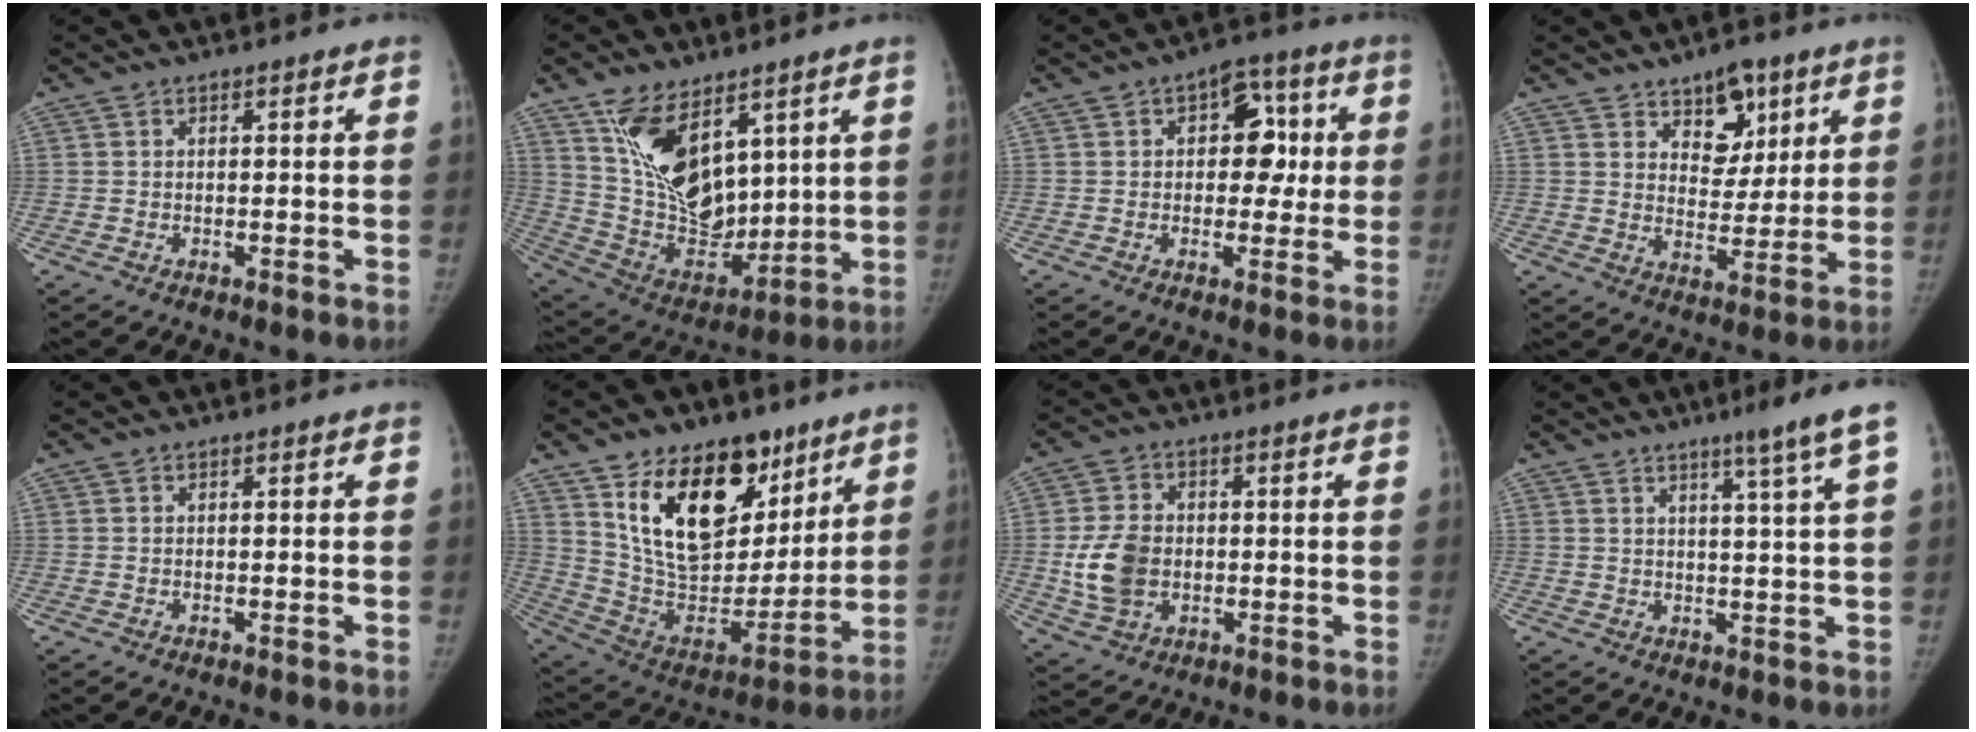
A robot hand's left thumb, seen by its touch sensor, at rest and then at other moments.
{"total": 18.4, "force": [9.1, 10.1, 12.4], "torque": [-0.178, -0.051, 0.192]}
{"total": 9.6, "force": [1.6, 6.5, 6.9], "torque": [-0.041, 0.017, 0.016]}
{"total": 9.4, "force": [5.6, 5.6, 5.0], "torque": [-0.035, -0.033, 0.089]}
{"total": 0.0}
{"total": 24.4, "force": [13.1, 14.4, 14.8], "torque": [-0.195, -0.052, 0.243]}
{"total": 9.1, "force": [-0.6, 6.8, 5.9], "torque": [-0.103, 0.002, -0.005]}
{"total": 6.6, "force": [4.0, -1.1, 5.2], "torque": [-0.075, -0.022, 0.057]}